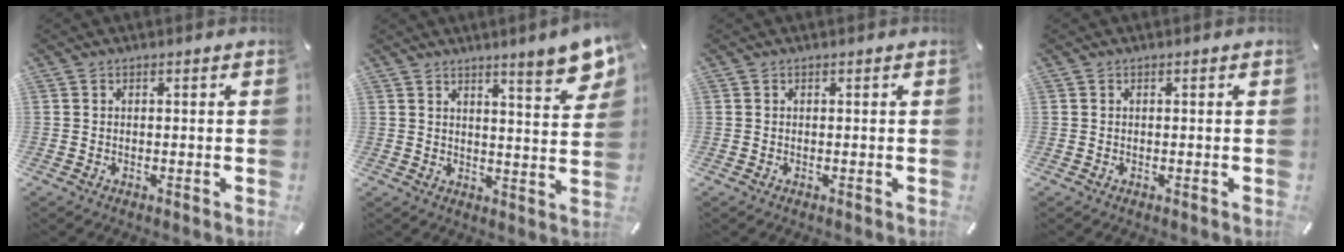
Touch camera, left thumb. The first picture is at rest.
{"total": 8.2, "force": [6.1, 0.6, 5.4], "torque": [-0.076, -0.046, 0.099]}
{"total": 0.0}
{"total": 0.0}